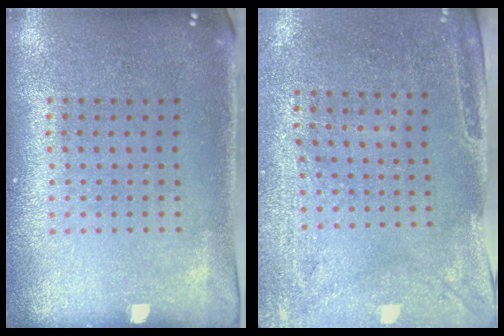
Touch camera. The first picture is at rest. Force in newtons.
{"total": 3.0, "press": 2.4, "slide": 1.7}